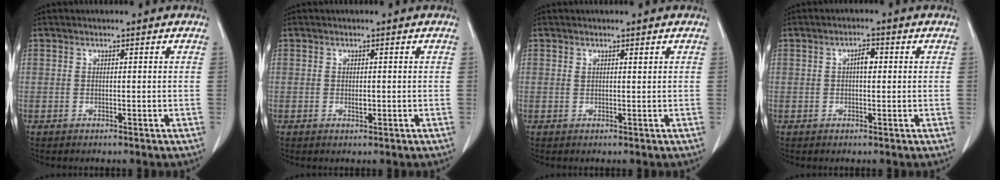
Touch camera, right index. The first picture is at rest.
{"total": 0.9, "force": [-0.1, 0.4, 0.8], "torque": [-0.013, -0.001, 0.000]}
{"total": 0.6, "force": [0.5, 0.1, 0.4], "torque": [-0.009, -0.004, 0.008]}
{"total": 2.3, "force": [0.3, 0.9, 2.0], "torque": [-0.033, 0.005, 0.004]}